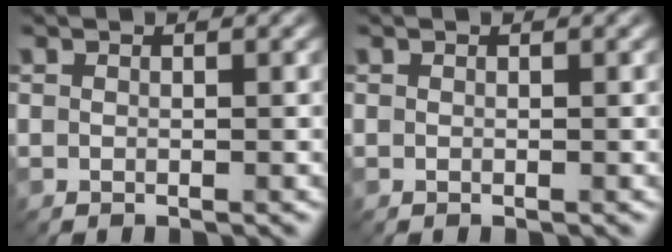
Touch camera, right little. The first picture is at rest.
{"total": 0.0}